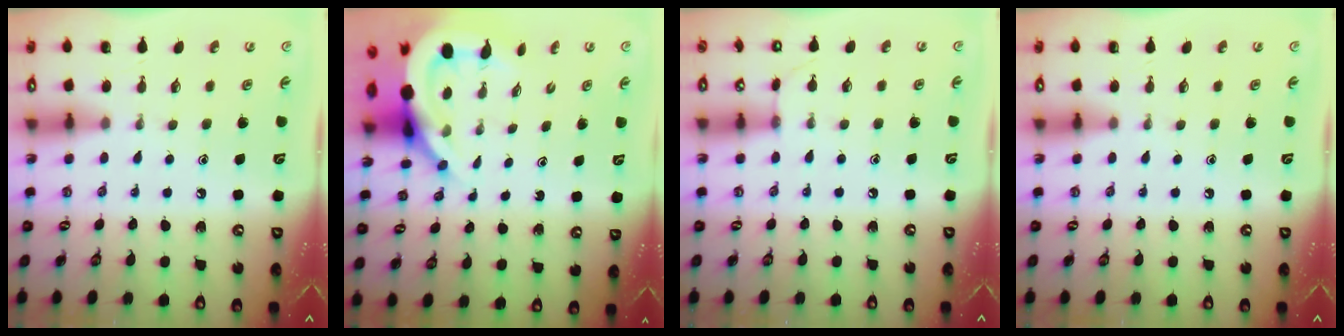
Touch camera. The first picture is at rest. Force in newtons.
{"total": 10.3, "press": 10.2, "slide": 1.3}
{"total": 3.8, "press": 3.8, "slide": 0.4}
{"total": 0.0}